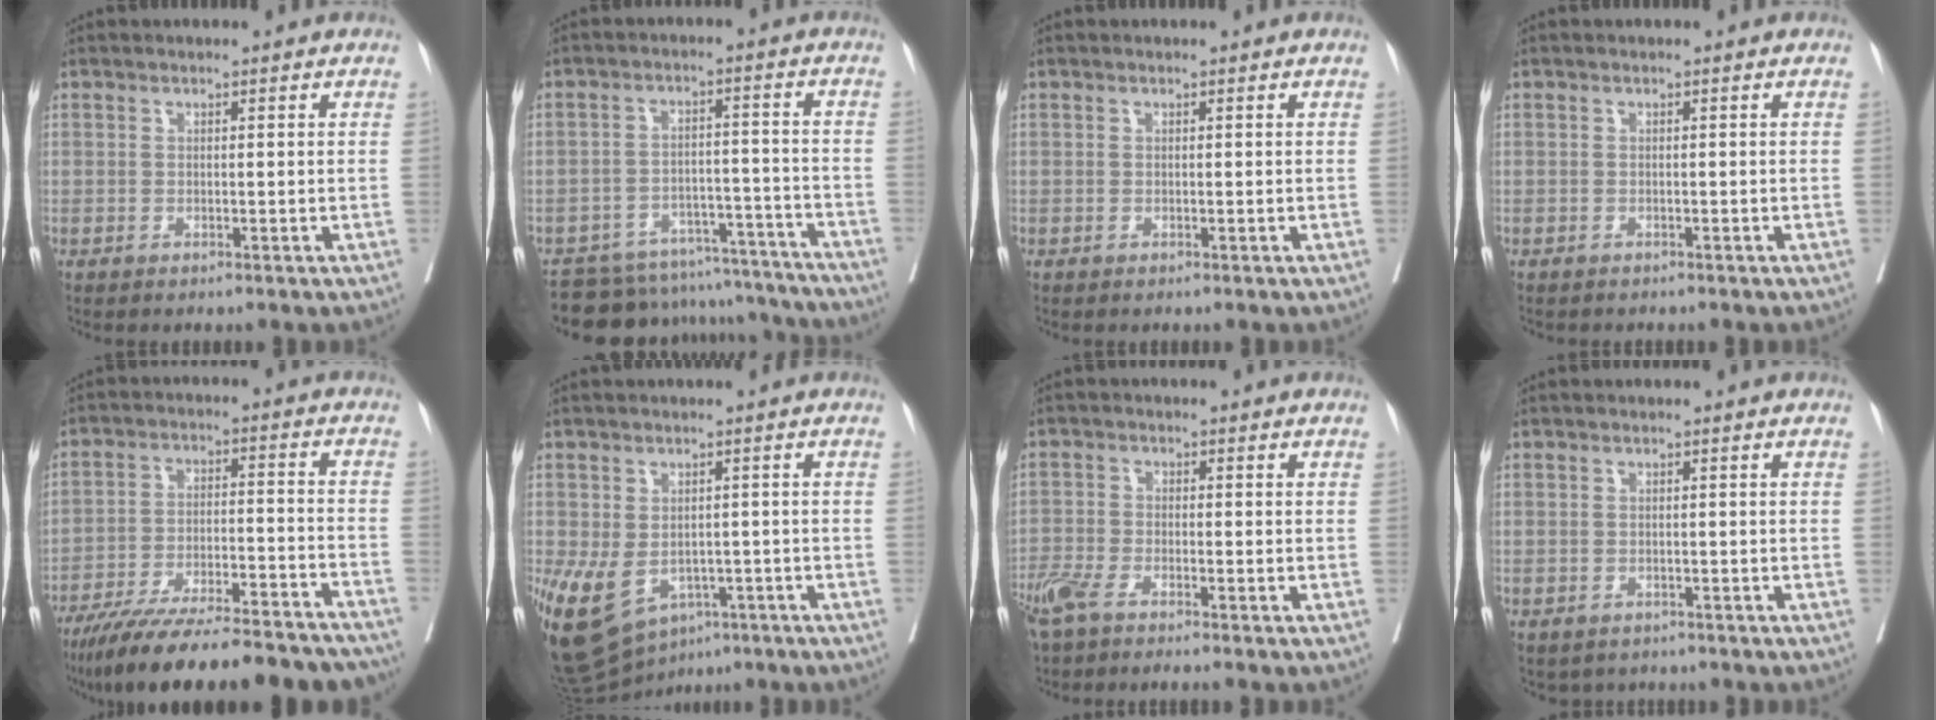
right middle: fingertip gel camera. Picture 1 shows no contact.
{"total": 16.7, "force": [-15.8, 5.1, 2.2], "torque": [-0.030, 0.036, -0.201]}
{"total": 0.0}
{"total": 0.6, "force": [-0.5, 0.1, 0.1], "torque": [-0.003, 0.000, -0.011]}
{"total": 24.0, "force": [-21.1, 3.2, 10.9], "torque": [-0.133, -0.013, -0.307]}
{"total": 12.2, "force": [-5.7, 8.3, 6.9], "torque": [-0.140, -0.002, -0.079]}
{"total": 5.5, "force": [-4.3, 0.7, 3.3], "torque": [-0.065, -0.012, -0.084]}
{"total": 2.2, "force": [-1.7, 1.4, 0.3], "torque": [-0.001, 0.001, -0.022]}